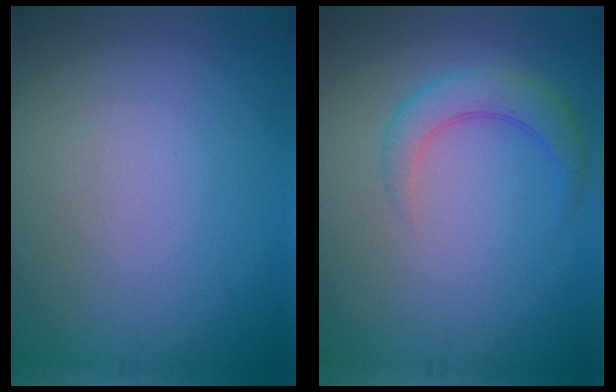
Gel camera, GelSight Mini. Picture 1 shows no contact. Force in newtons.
{"total": 3.1, "press": 3.1, "slide": 0.1}